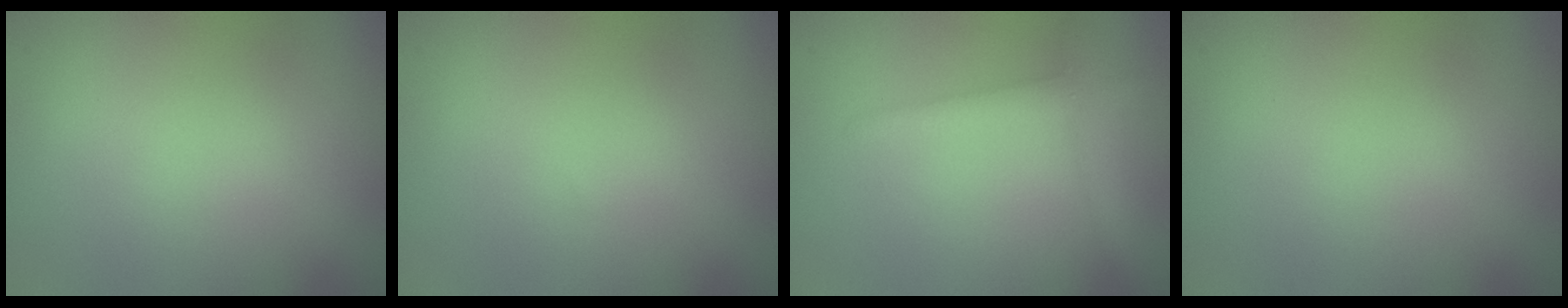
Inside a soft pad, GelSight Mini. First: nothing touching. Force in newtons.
{"total": 0.0}
{"total": 2.2, "press": 2.2, "slide": 0.1}
{"total": 0.0}